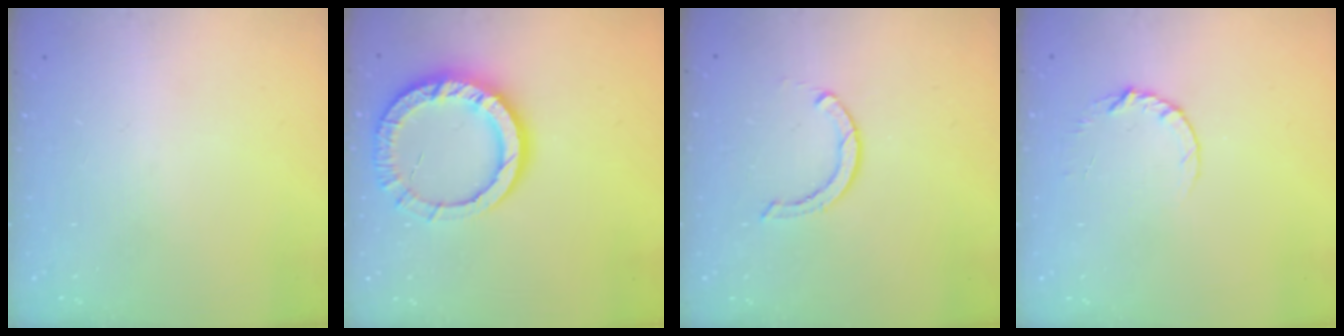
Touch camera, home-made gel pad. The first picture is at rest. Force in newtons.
{"total": 13.2, "press": 13.1, "slide": 1.6}
{"total": 2.6, "press": 2.6, "slide": 0.1}
{"total": 4.8, "press": 4.8, "slide": 0.5}